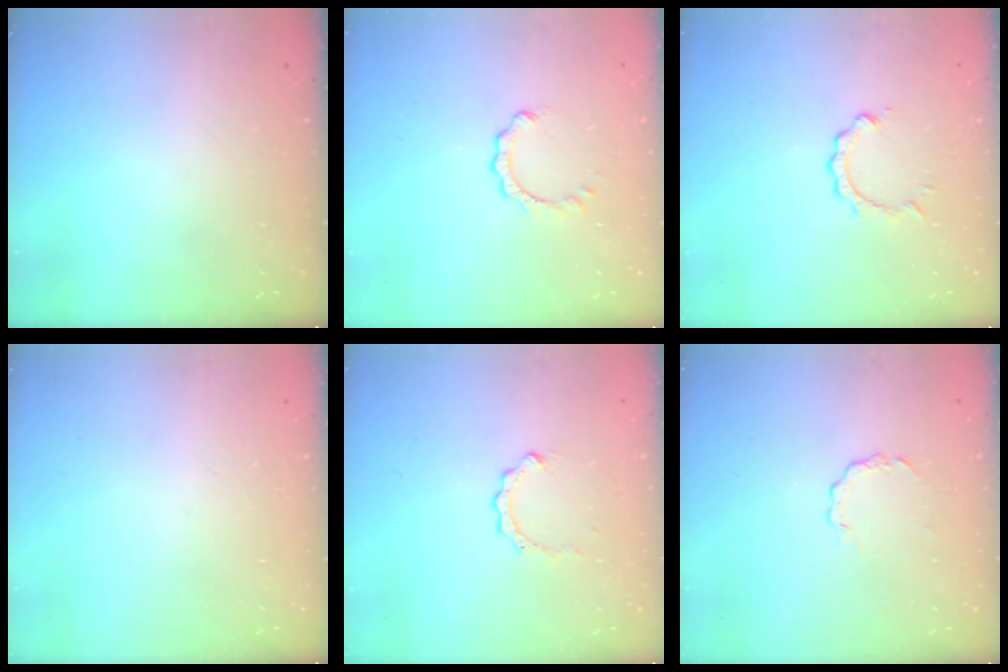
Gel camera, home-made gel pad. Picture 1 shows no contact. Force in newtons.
{"total": 1.0, "press": 1.0, "slide": 0.2}
{"total": 3.8, "press": 3.7, "slide": 0.4}
{"total": 0.0}
{"total": 2.7, "press": 2.7, "slide": 0.3}
{"total": 1.7, "press": 1.7, "slide": 0.2}